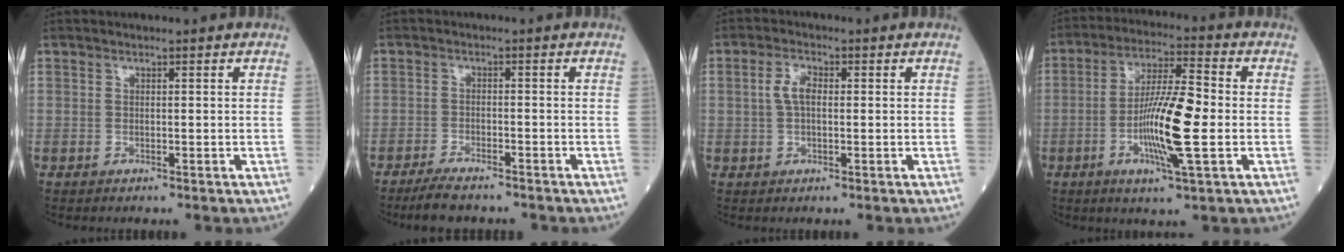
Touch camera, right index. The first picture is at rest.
{"total": 5.2, "force": [-4.5, 1.0, 2.3], "torque": [-0.042, -0.011, -0.076]}
{"total": 3.3, "force": [0.3, 1.5, 2.9], "torque": [-0.062, 0.011, 0.006]}
{"total": 11.9, "force": [-2.1, 1.1, 11.7], "torque": [-0.216, -0.003, -0.043]}